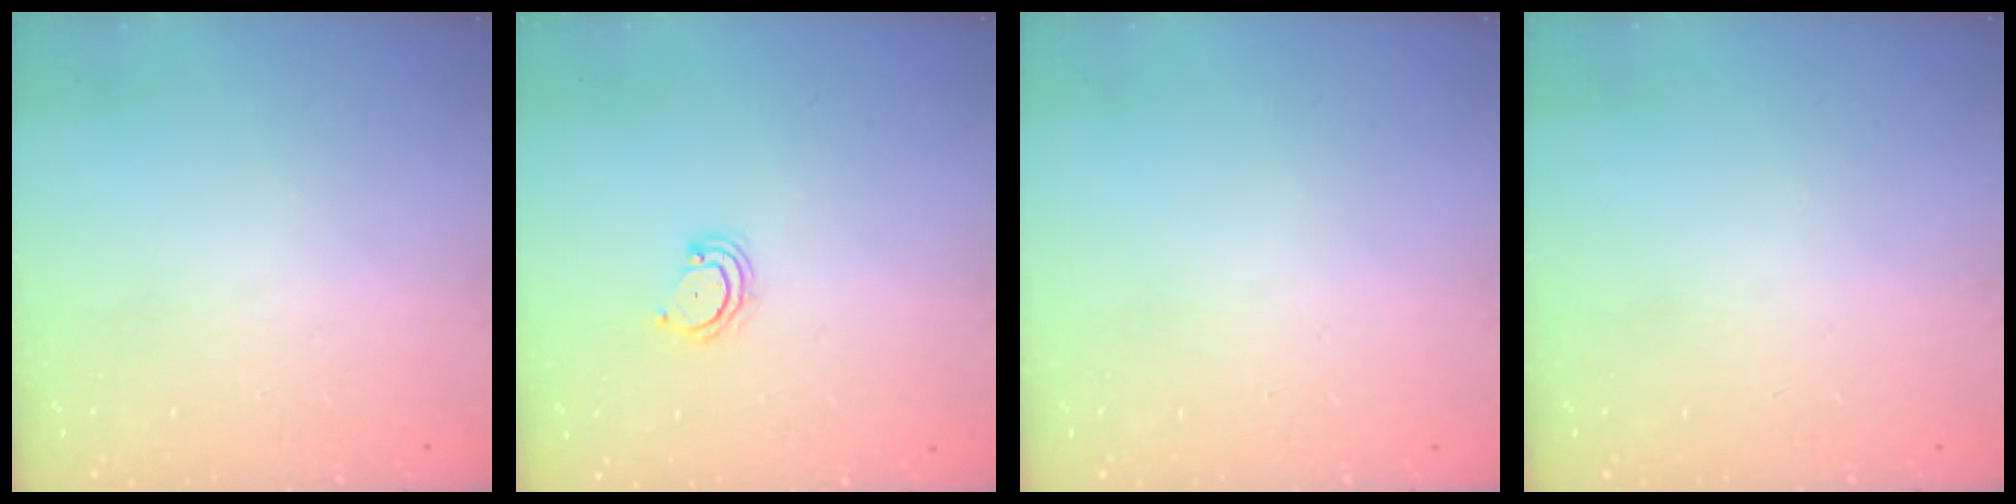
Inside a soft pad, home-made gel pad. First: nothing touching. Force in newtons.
{"total": 3.6, "press": 3.6, "slide": 0.3}
{"total": 0.0}
{"total": 0.0}